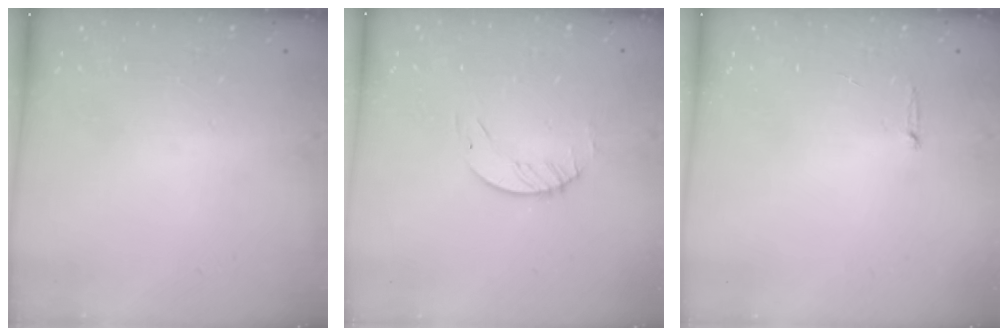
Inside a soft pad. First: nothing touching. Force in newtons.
{"total": 1.7, "press": 1.7, "slide": 0.2}
{"total": 2.5, "press": 2.5, "slide": 0.2}